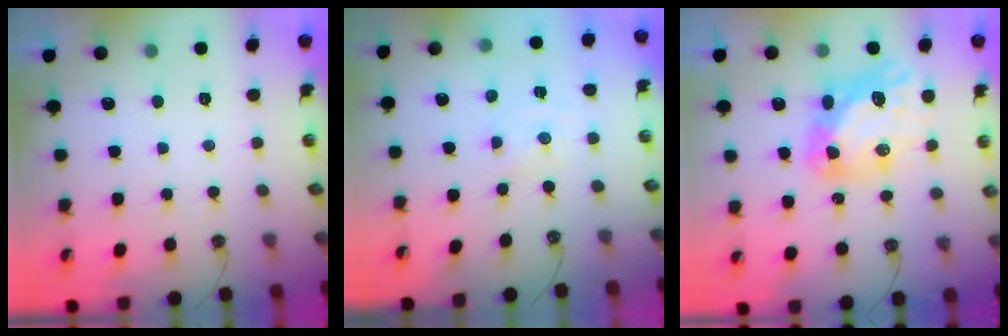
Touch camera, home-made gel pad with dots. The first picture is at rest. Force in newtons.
{"total": 0.0}
{"total": 14.0, "press": 13.9, "slide": 1.2}